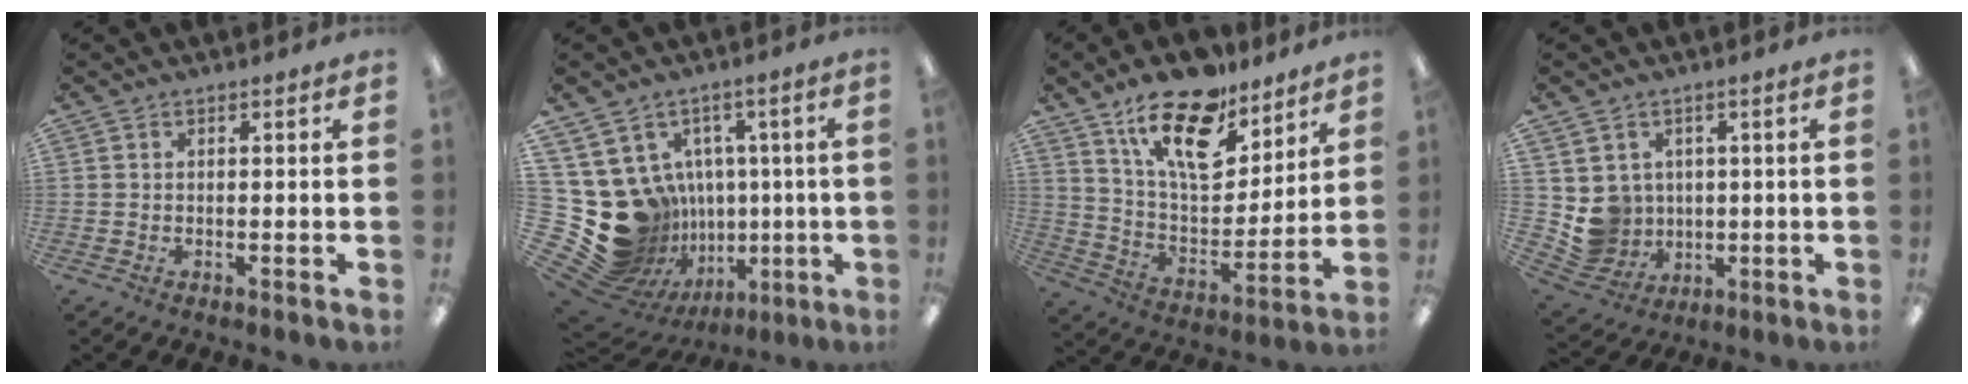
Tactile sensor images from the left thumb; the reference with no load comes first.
{"total": 19.1, "force": [-0.8, 17.6, 7.3], "torque": [-0.157, -0.030, 0.046]}
{"total": 20.2, "force": [13.8, 9.2, 11.6], "torque": [-0.194, -0.079, 0.240]}
{"total": 7.2, "force": [1.7, 7.0, 0.9], "torque": [-0.050, -0.012, 0.045]}